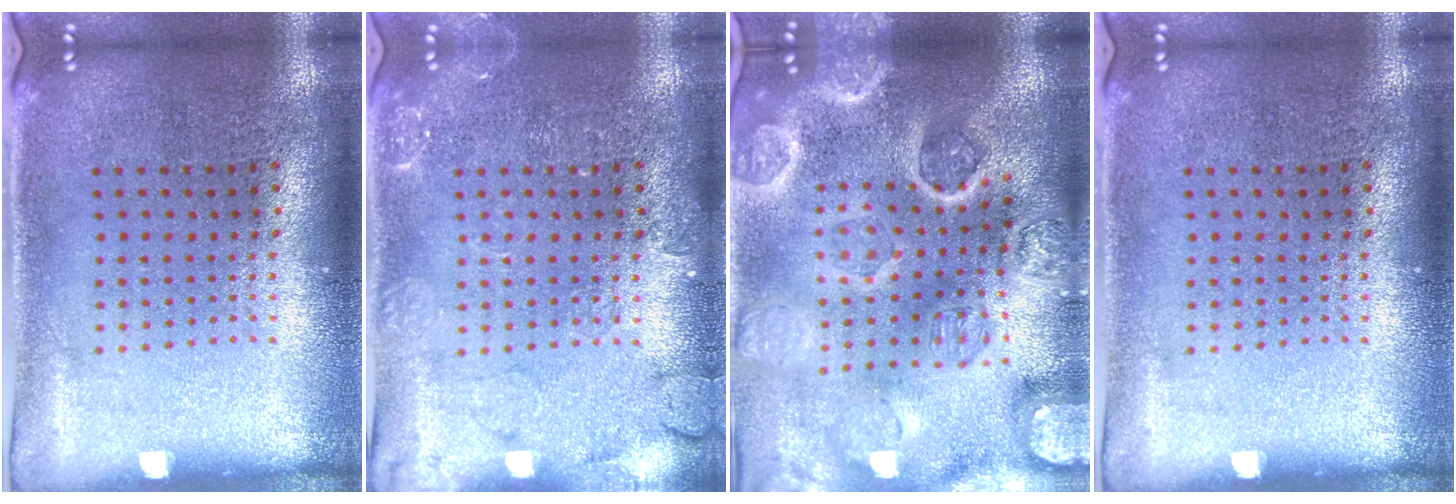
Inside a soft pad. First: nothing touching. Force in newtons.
{"total": 2.4, "press": 2.4, "slide": 0.4}
{"total": 5.1, "press": 4.5, "slide": 2.5}
{"total": 0.0}